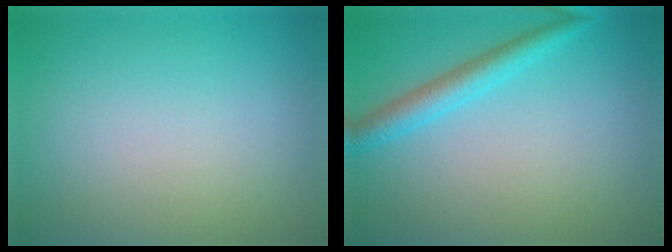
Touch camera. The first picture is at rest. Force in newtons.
{"total": 2.8, "press": 2.7, "slide": 0.2}